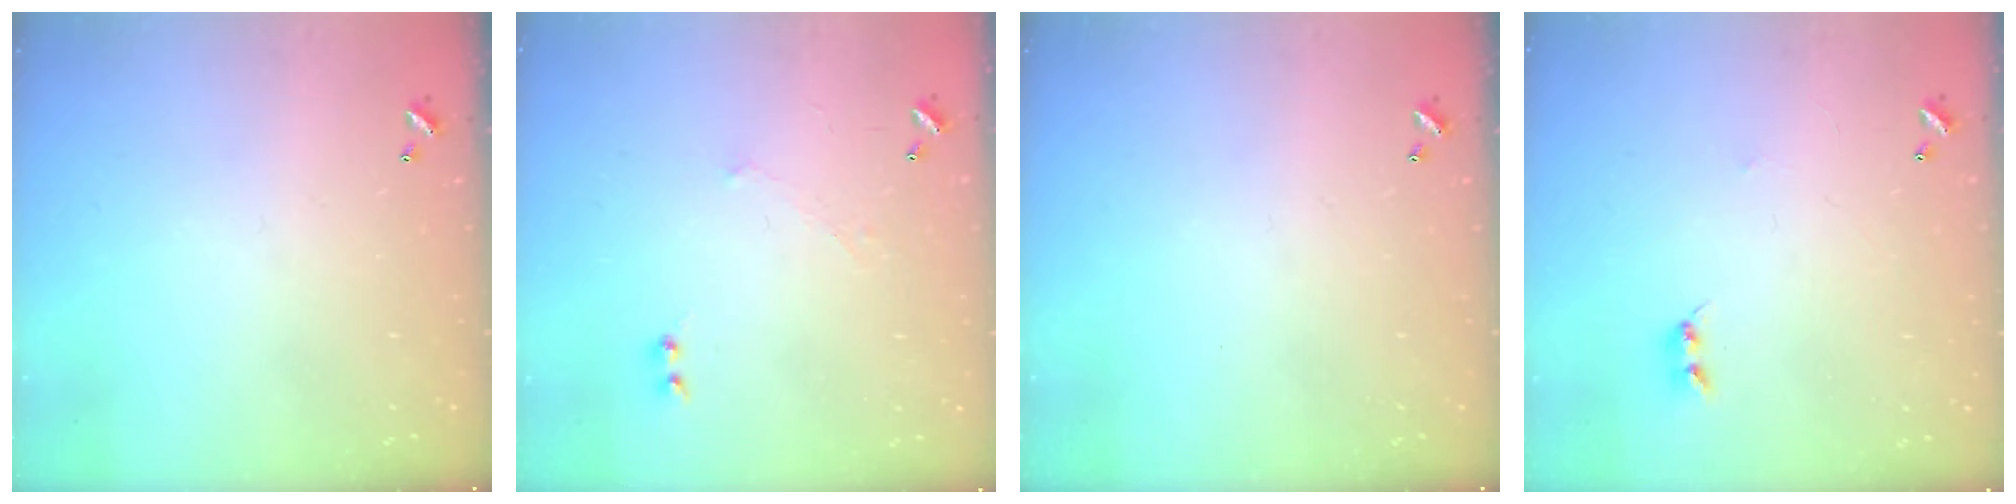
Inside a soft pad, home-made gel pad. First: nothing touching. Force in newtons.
{"total": 0.9, "press": 0.3, "slide": 0.8}
{"total": 0.0}
{"total": 2.2, "press": 2.2, "slide": 0.4}